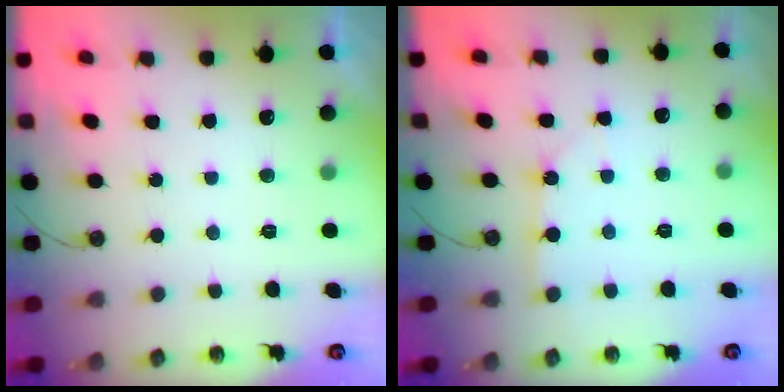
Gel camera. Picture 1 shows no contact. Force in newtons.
{"total": 3.0, "press": 3.0, "slide": 0.4}